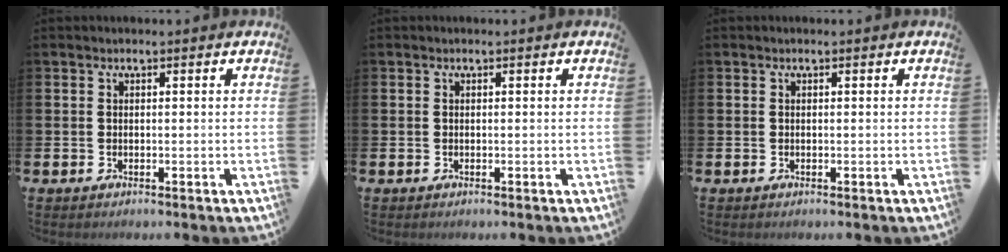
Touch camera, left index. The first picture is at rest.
{"total": 0.0}
{"total": 0.0}